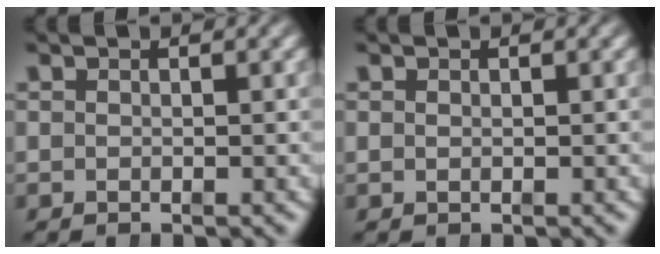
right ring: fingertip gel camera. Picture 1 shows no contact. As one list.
[{"total": 0.0}]